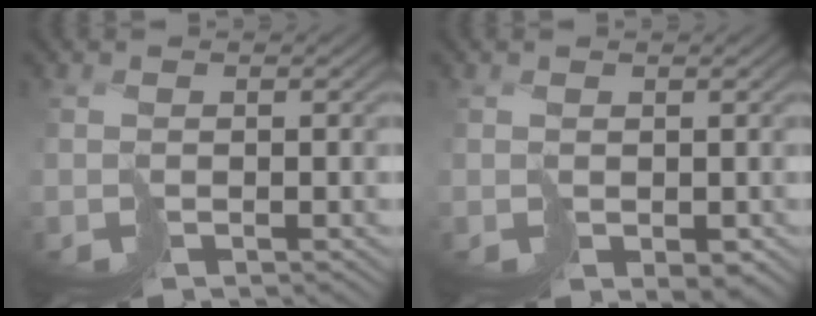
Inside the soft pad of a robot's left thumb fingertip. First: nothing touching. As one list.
[{"total": 2.0, "force": [0.1, 1.4, 1.4], "torque": [-0.029, -0.004, 0.006]}]